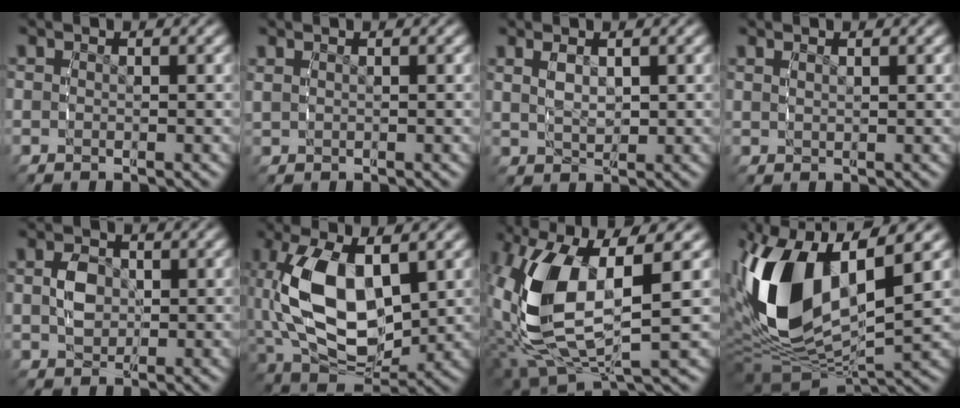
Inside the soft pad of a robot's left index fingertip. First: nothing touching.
{"total": 0.8, "force": [0.6, 0.4, 0.2], "torque": [-0.007, 0.005, 0.012]}
{"total": 2.8, "force": [0.8, 1.8, 2.0], "torque": [-0.035, 0.001, 0.015]}
{"total": 1.0, "force": [0.9, 0.1, 0.4], "torque": [-0.006, 0.003, 0.017]}
{"total": 2.7, "force": [0.1, 2.2, 1.6], "torque": [-0.035, -0.006, 0.002]}
{"total": 10.8, "force": [0.0, 6.7, 8.5], "torque": [-0.197, -0.031, 0.016]}
{"total": 10.8, "force": [-0.7, 6.4, 8.8], "torque": [-0.218, -0.028, 0.001]}
{"total": 14.1, "force": [1.1, 8.5, 11.1], "torque": [-0.249, -0.026, 0.022]}